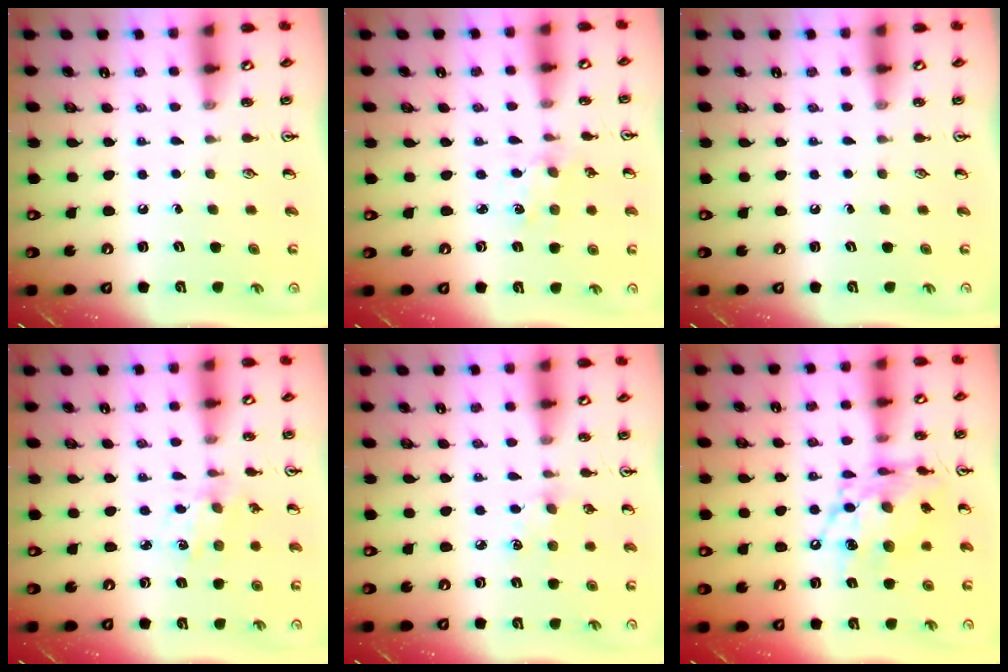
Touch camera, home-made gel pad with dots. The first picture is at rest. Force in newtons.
{"total": 1.0, "press": 1.0, "slide": 0.2}
{"total": 0.0}
{"total": 1.6, "press": 1.6, "slide": 0.2}
{"total": 5.4, "press": 5.4, "slide": 0.7}
{"total": 14.8, "press": 14.7, "slide": 1.3}